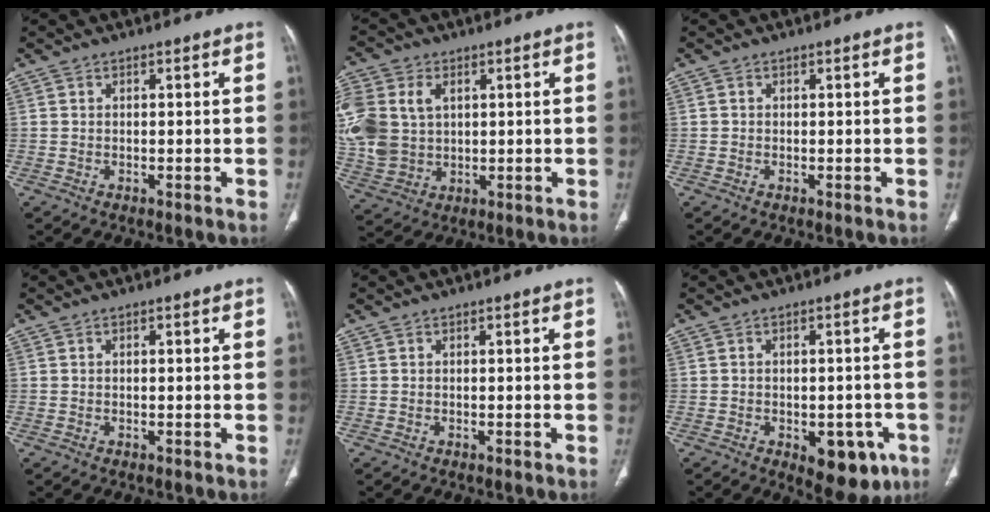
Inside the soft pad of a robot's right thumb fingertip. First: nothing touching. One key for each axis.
{"total": 17.5, "fx": 3.4, "fy": 13.0, "fz": 11.3, "tx": -0.282, "ty": 0.007, "tz": 0.078}
{"total": 0.0}
{"total": 0.5, "fx": 0.1, "fy": 0.2, "fz": 0.5, "tx": -0.014, "ty": 0.005, "tz": 0.003}
{"total": 0.0}
{"total": 9.8, "fx": -4.2, "fy": 5.5, "fz": 7.0, "tx": -0.055, "ty": 0.010, "tz": -0.044}